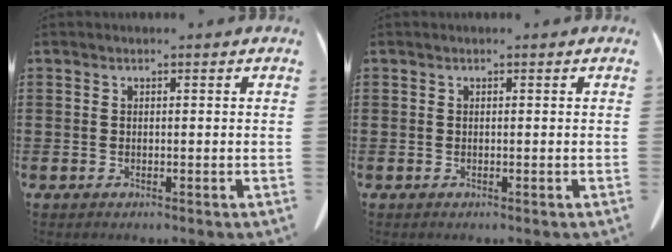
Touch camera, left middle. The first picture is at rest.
{"total": 0.0}